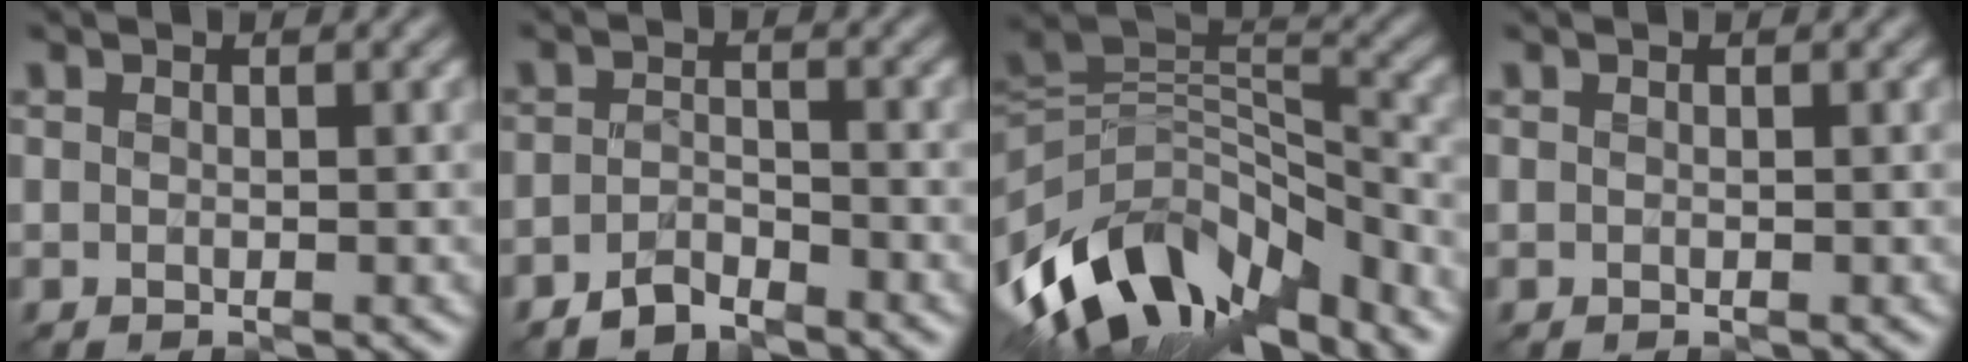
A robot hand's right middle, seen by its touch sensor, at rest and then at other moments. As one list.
[{"total": 2.2, "force": [-1.9, 0.6, 0.8], "torque": [-0.017, 0.007, -0.040]}, {"total": 12.6, "force": [-6.9, 6.4, 8.3], "torque": [-0.163, 0.016, -0.127]}, {"total": 0.0}]